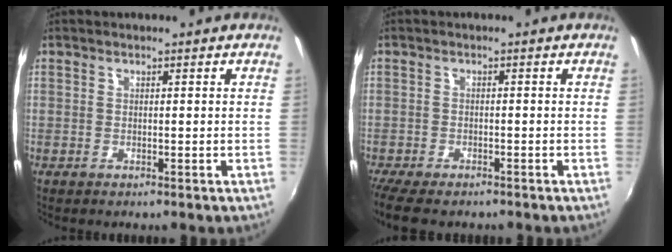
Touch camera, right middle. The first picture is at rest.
{"total": 7.8, "force": [-6.4, 2.2, 3.7], "torque": [-0.094, -0.037, -0.114]}